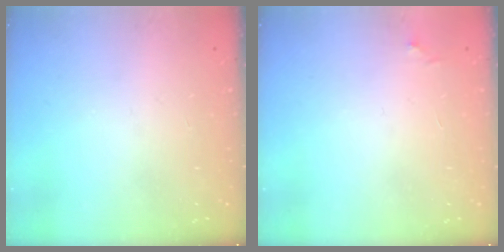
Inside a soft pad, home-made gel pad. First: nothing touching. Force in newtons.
{"total": 3.3, "press": 3.2, "slide": 0.5}